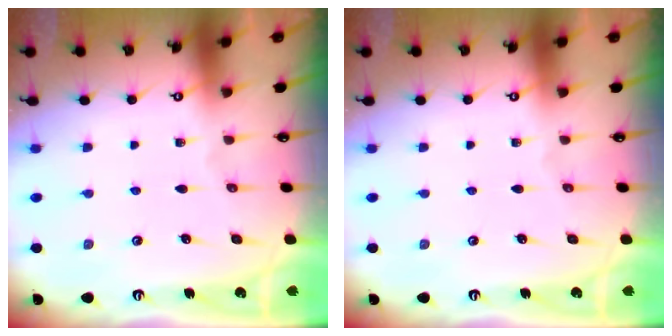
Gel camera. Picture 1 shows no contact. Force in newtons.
{"total": 0.0}